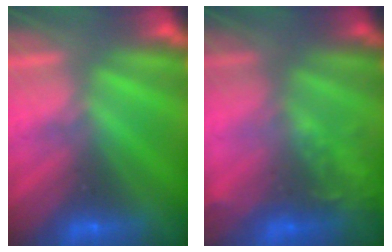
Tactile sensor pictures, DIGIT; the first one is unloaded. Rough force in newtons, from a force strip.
{"total": 2.1}